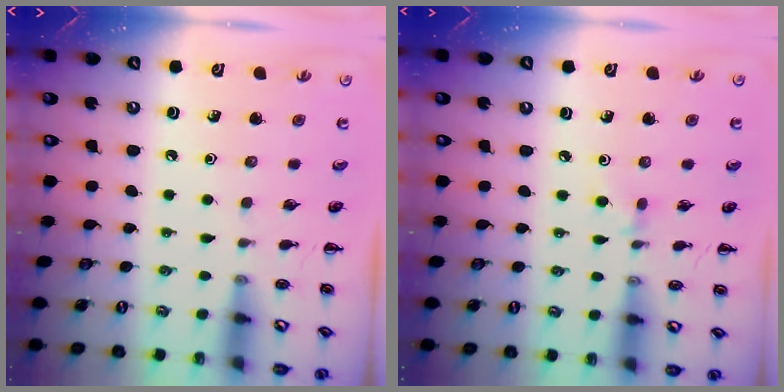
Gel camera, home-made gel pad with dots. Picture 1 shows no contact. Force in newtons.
{"total": 2.9, "press": 2.7, "slide": 1.2}